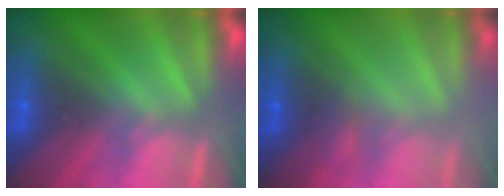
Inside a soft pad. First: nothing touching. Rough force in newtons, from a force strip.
{"total": 2.1}